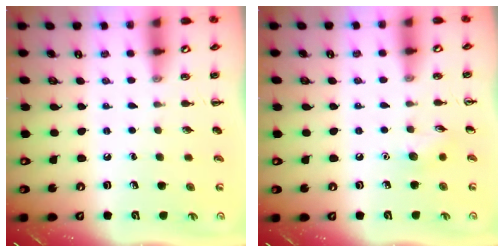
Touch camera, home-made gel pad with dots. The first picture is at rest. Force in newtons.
{"total": 5.6, "press": 5.3, "slide": 1.8}